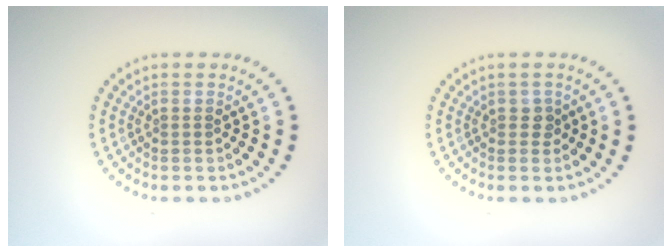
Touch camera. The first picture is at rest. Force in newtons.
{"total": 0.8, "press": 0.8, "slide": 0.3}